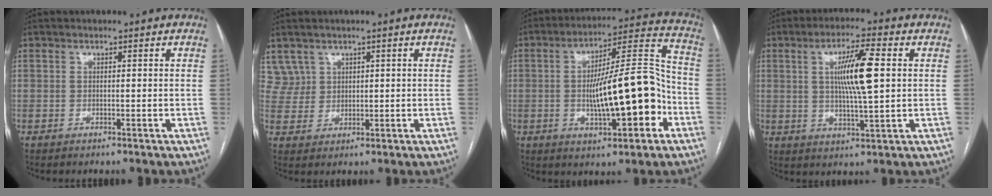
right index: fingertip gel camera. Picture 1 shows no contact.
{"total": 3.8, "force": [2.4, 3.0, -0.3], "torque": [0.011, 0.011, 0.053]}
{"total": 16.2, "force": [-3.6, 3.4, 15.4], "torque": [-0.246, 0.026, -0.049]}
{"total": 9.4, "force": [1.7, 0.7, 9.2], "torque": [-0.166, -0.001, 0.030]}